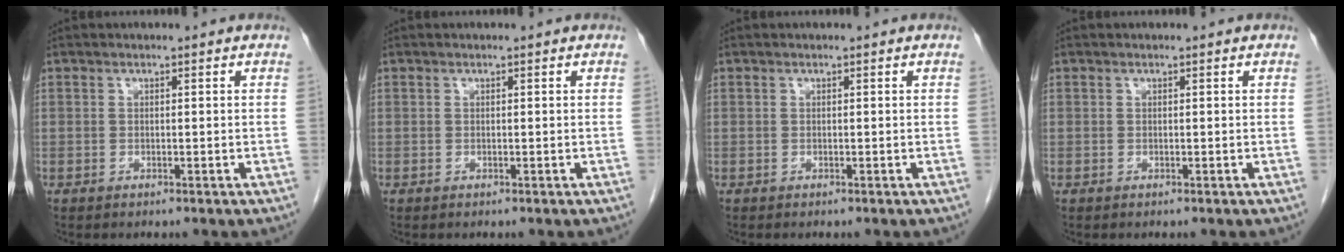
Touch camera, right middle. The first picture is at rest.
{"total": 0.0}
{"total": 0.0}
{"total": 0.0}